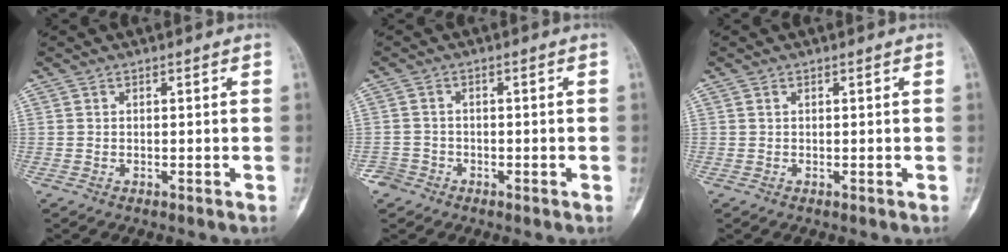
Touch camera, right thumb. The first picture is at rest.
{"total": 2.6, "force": [-1.6, 2.0, -0.2], "torque": [0.011, 0.010, -0.034]}
{"total": 0.0}